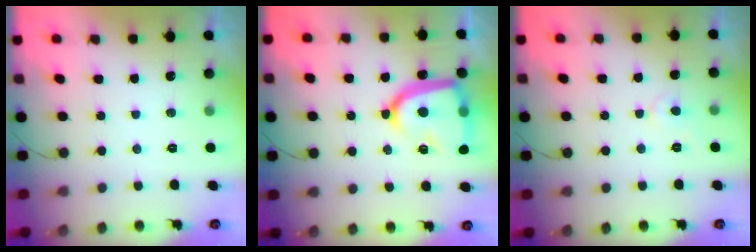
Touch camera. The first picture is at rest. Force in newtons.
{"total": 19.7, "press": 19.6, "slide": 1.6}
{"total": 3.6, "press": 3.5, "slide": 0.3}